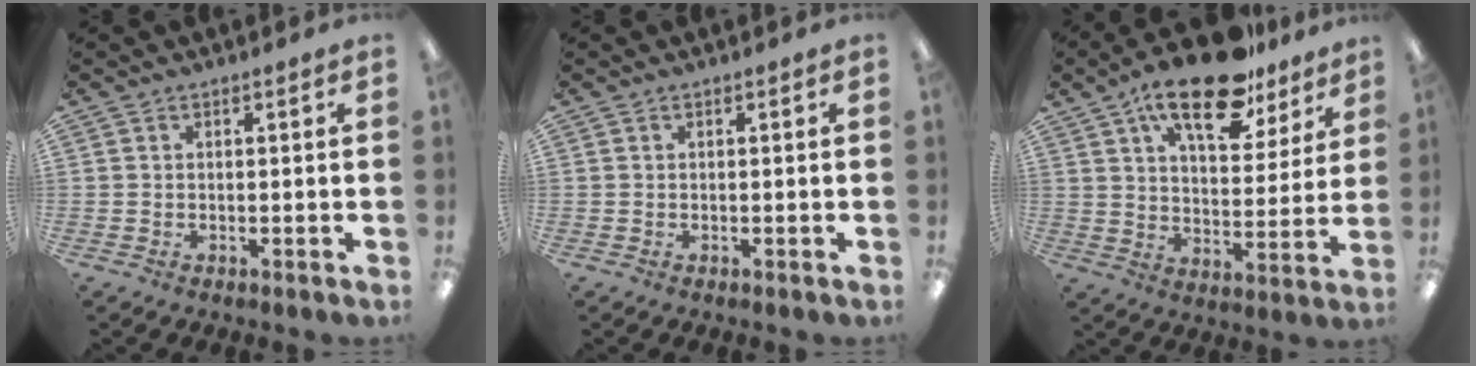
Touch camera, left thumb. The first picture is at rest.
{"total": 0.0}
{"total": 18.3, "force": [12.7, 7.4, 11.0], "torque": [-0.176, -0.062, 0.212]}